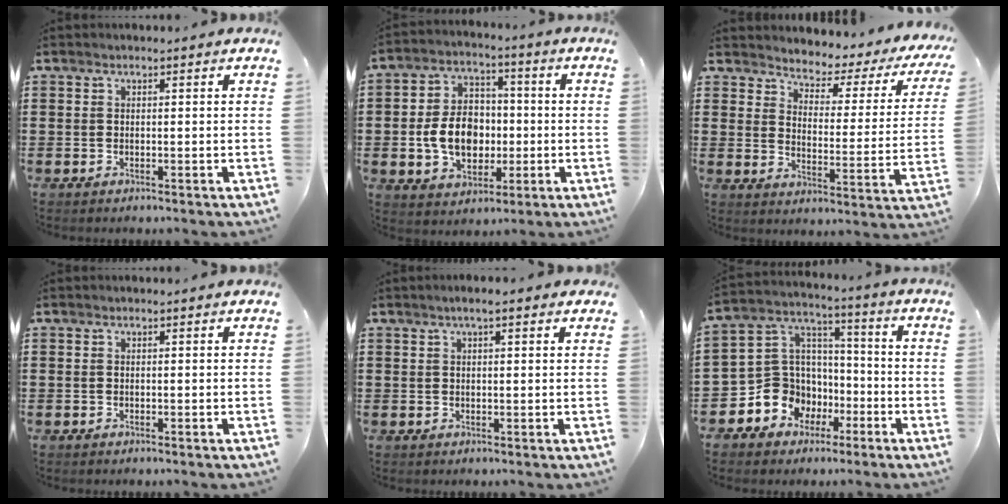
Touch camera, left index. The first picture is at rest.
{"total": 9.2, "force": [-1.1, 6.9, 6.0], "torque": [-0.129, 0.014, -0.021]}
{"total": 2.7, "force": [2.4, 0.9, 0.8], "torque": [-0.029, -0.031, 0.029]}
{"total": 0.0}
{"total": 2.2, "force": [1.2, 0.2, 1.9], "torque": [-0.038, 0.002, 0.019]}
{"total": 9.0, "force": [-3.6, 8.2, 1.3], "torque": [-0.075, -0.005, -0.065]}